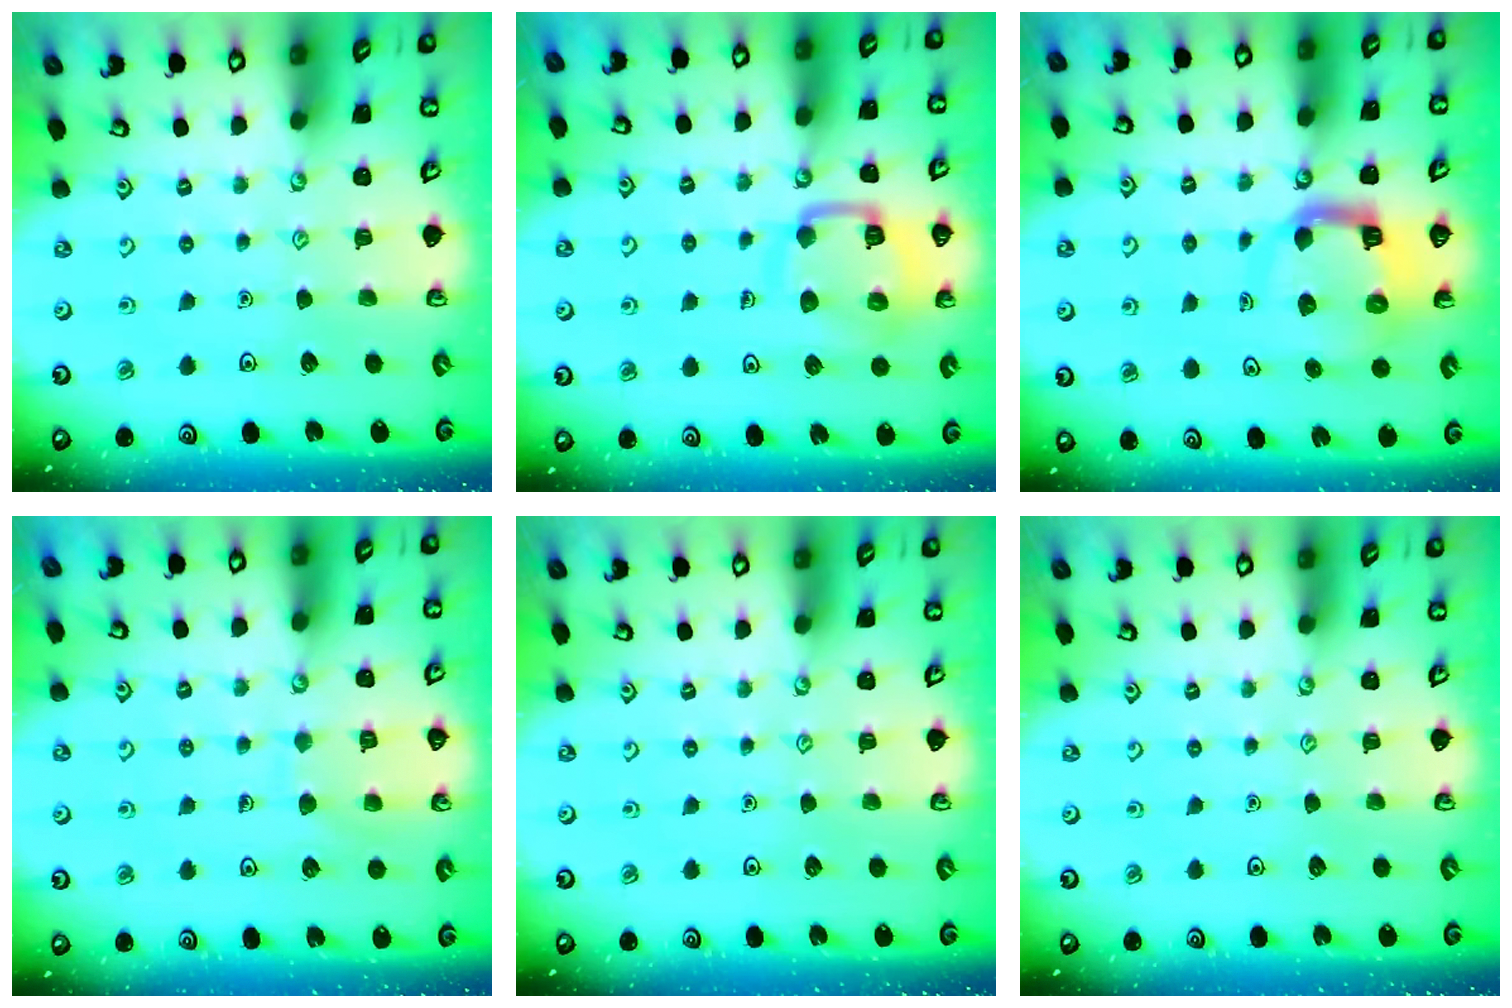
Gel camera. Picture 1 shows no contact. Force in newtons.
{"total": 16.5, "press": 16.5, "slide": 1.6}
{"total": 9.6, "press": 9.5, "slide": 1.4}
{"total": 7.4, "press": 7.4, "slide": 0.4}
{"total": 0.0}
{"total": 0.0}